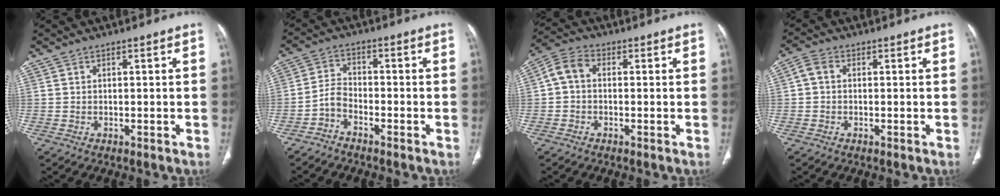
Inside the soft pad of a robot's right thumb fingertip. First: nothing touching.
{"total": 3.6, "force": [-2.6, 1.7, 1.7], "torque": [-0.030, 0.023, -0.057]}
{"total": 5.0, "force": [0.1, 3.5, 3.6], "torque": [-0.065, 0.015, -0.011]}
{"total": 2.7, "force": [0.1, 2.0, 1.9], "torque": [-0.035, 0.007, -0.004]}